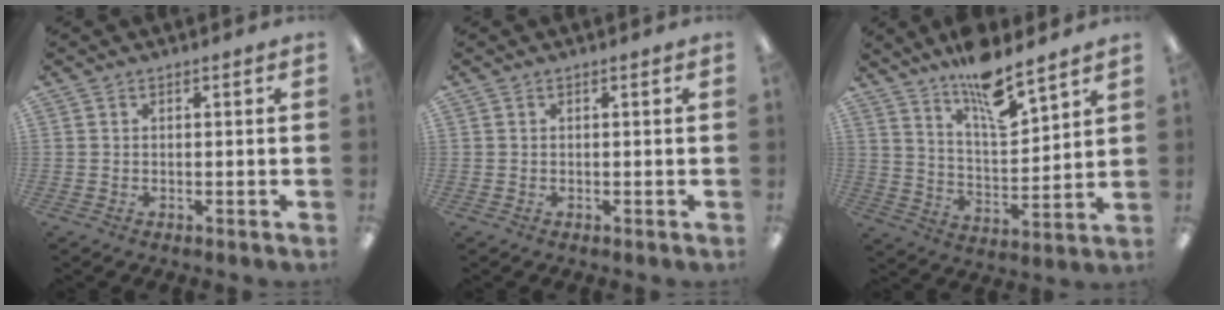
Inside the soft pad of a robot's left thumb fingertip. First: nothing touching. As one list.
[{"total": 0.0}, {"total": 12.3, "force": [10.0, 3.1, 6.5], "torque": [-0.108, -0.068, 0.173]}]